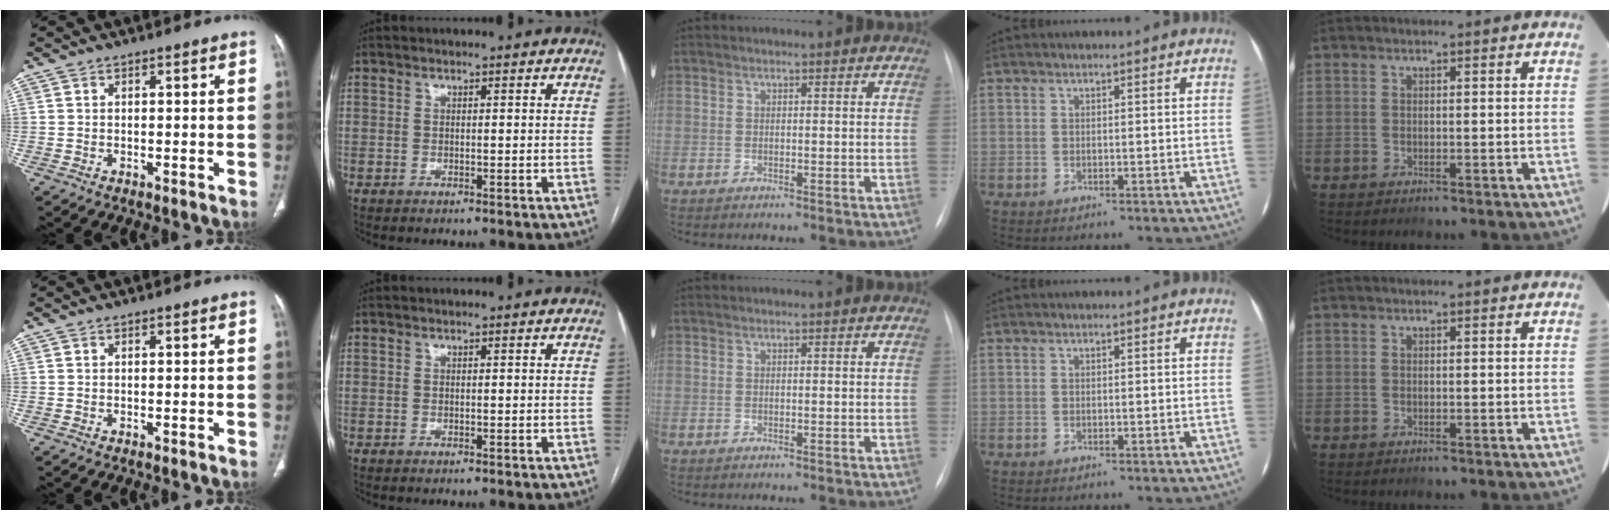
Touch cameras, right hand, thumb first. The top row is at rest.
{}